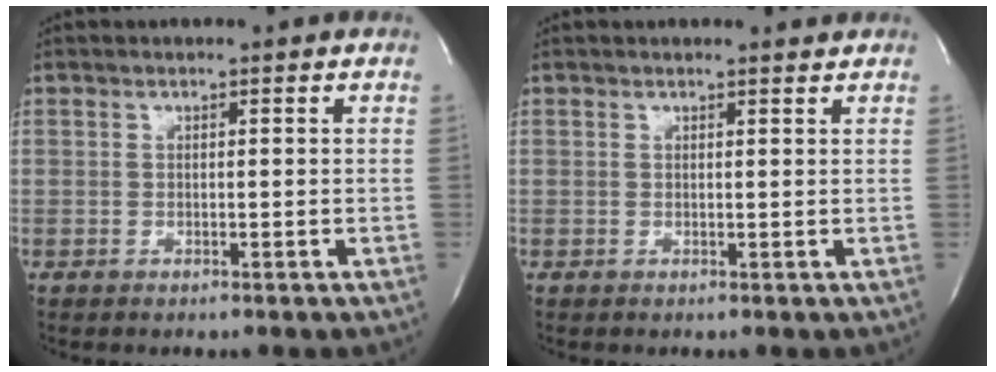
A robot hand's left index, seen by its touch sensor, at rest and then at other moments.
{"total": 1.1, "force": [1.1, -0.1, 0.0], "torque": [-0.008, -0.010, 0.009]}